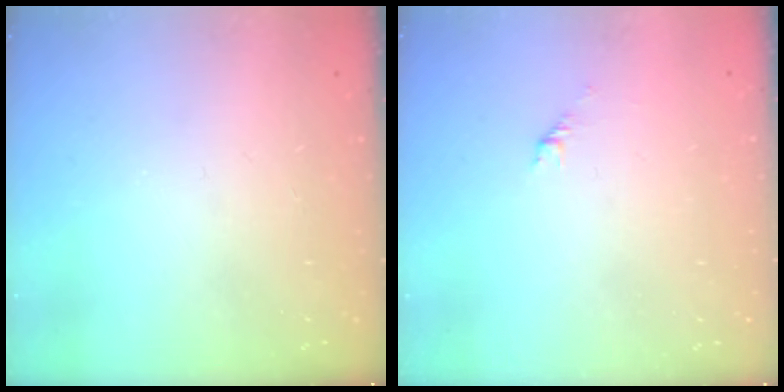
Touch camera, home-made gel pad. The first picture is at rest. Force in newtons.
{"total": 1.5, "press": 1.4, "slide": 0.5}